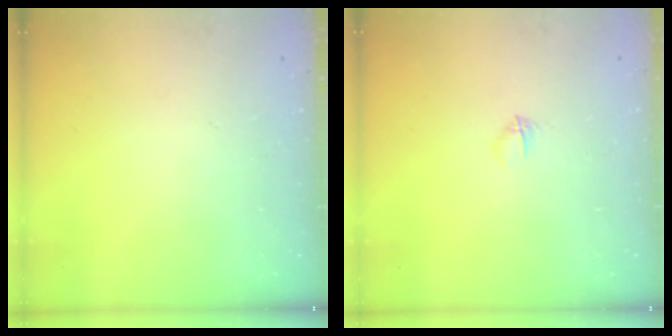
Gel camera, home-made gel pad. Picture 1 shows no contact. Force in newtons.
{"total": 2.3, "press": 2.2, "slide": 0.8}